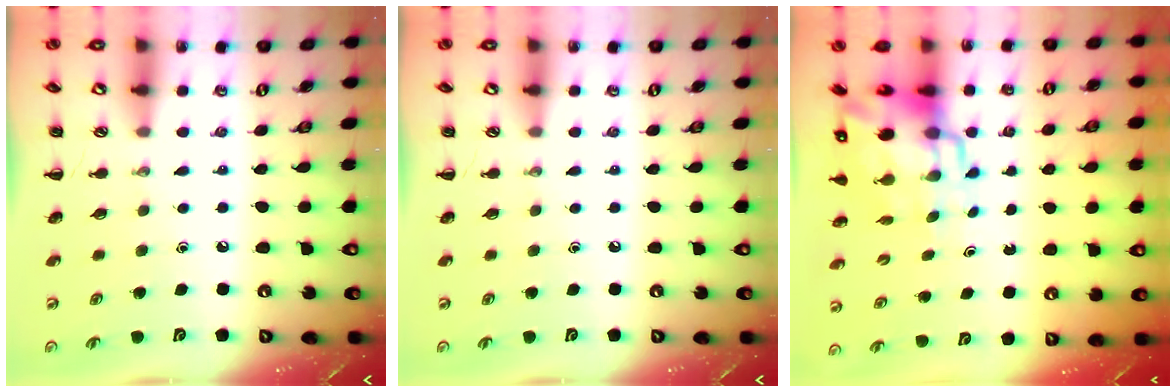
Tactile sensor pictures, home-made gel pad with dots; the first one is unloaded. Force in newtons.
{"total": 0.0}
{"total": 11.3, "press": 10.9, "slide": 3.1}